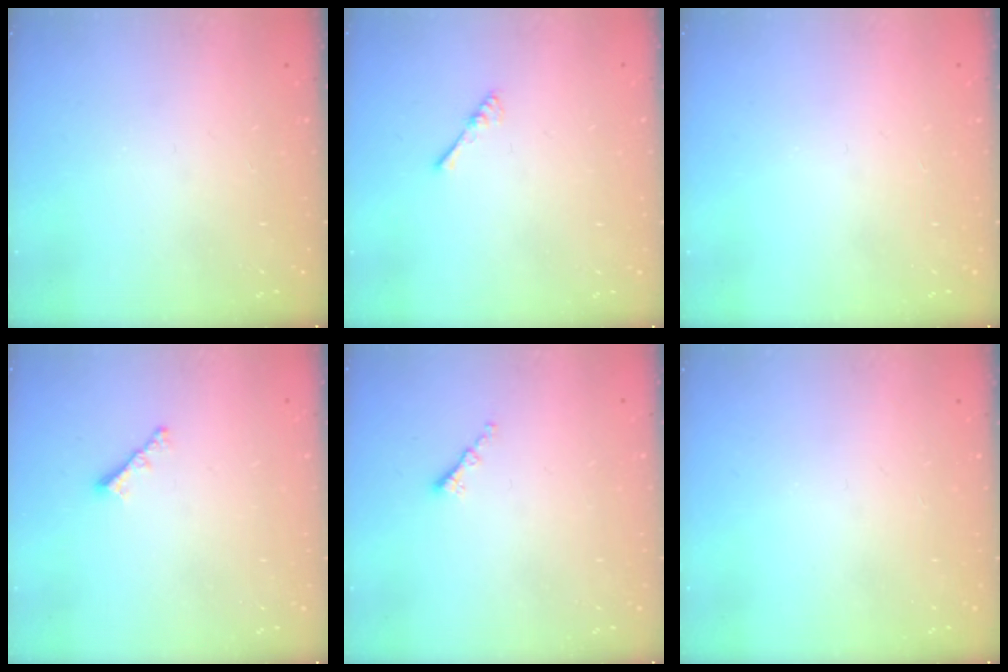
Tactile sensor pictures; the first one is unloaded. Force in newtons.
{"total": 2.4, "press": 2.4, "slide": 0.5}
{"total": 0.0}
{"total": 2.2, "press": 2.2, "slide": 0.5}
{"total": 0.8, "press": 0.8, "slide": 0.2}
{"total": 0.0}